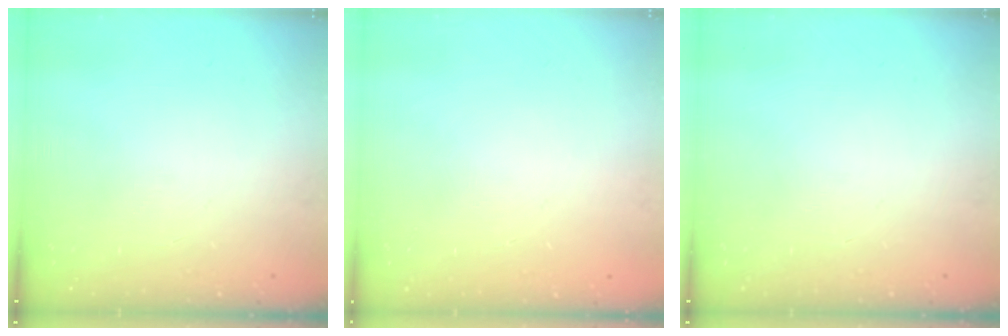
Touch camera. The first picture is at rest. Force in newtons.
{"total": 0.0}
{"total": 0.0}